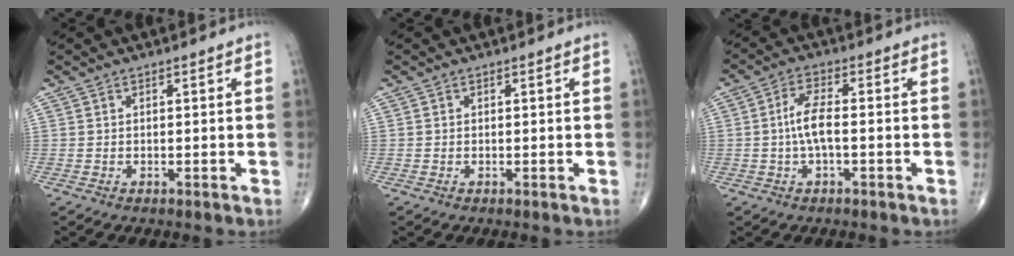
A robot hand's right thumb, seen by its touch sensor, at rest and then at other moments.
{"total": 0.0}
{"total": 5.2, "force": [-0.6, 1.8, 4.9], "torque": [-0.106, 0.015, -0.015]}